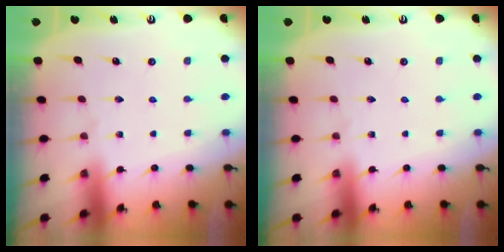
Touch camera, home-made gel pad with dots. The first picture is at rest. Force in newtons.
{"total": 0.0}